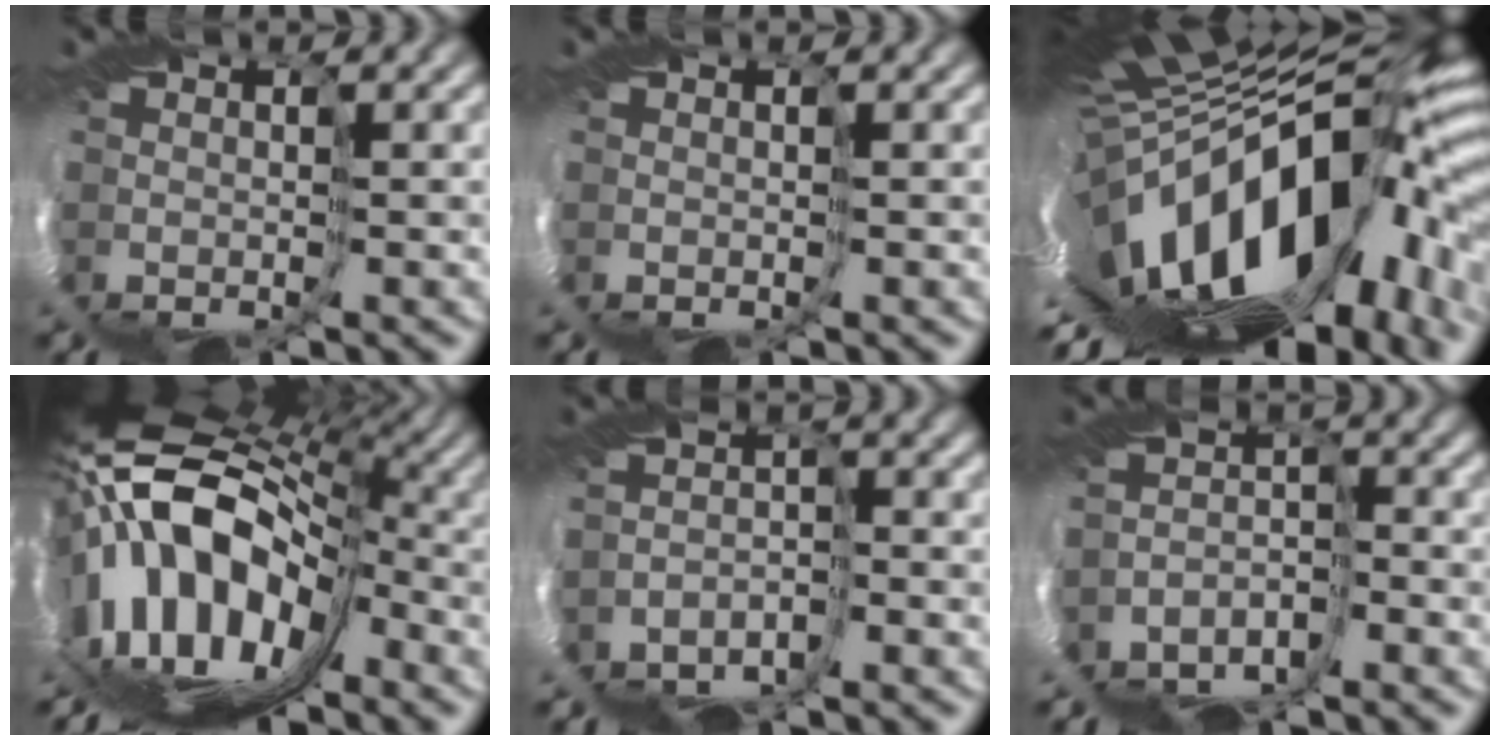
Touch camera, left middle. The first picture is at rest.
{"total": 0.0}
{"total": 11.7, "force": [-3.6, 3.0, 10.7], "torque": [-0.195, -0.042, -0.055]}
{"total": 10.0, "force": [-0.8, 4.8, 8.8], "torque": [-0.181, 0.015, -0.013]}
{"total": 5.3, "force": [-4.4, -1.3, -2.6], "torque": [0.034, -0.015, -0.057]}
{"total": 5.6, "force": [-4.9, -1.3, -2.4], "torque": [0.028, -0.017, -0.066]}